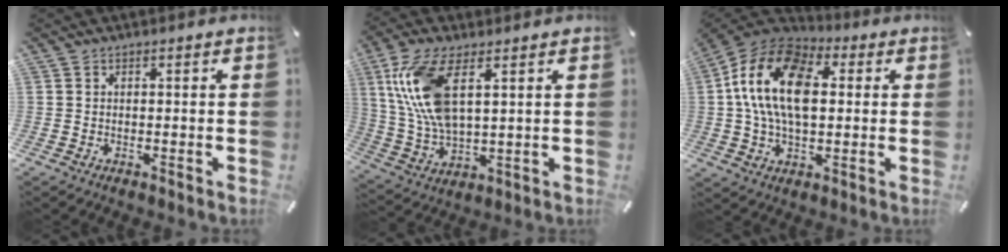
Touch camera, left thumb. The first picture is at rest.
{"total": 13.6, "force": [5.0, 6.2, 11.0], "torque": [-0.260, -0.010, 0.087]}
{"total": 18.1, "force": [2.2, 12.0, 13.4], "torque": [-0.284, 0.018, 0.036]}